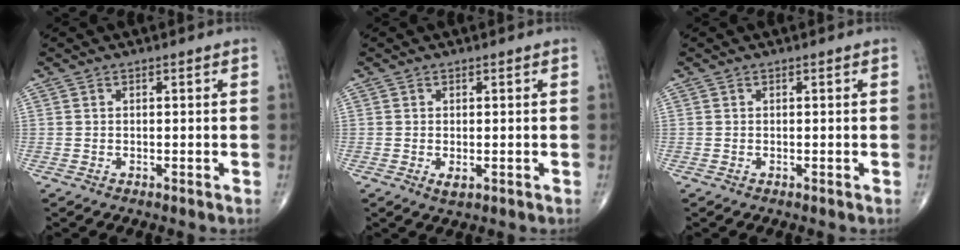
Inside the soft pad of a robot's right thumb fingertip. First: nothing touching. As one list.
[{"total": 1.6, "force": [-0.4, 0.7, 1.4], "torque": [-0.022, -0.004, -0.003]}, {"total": 0.0}]